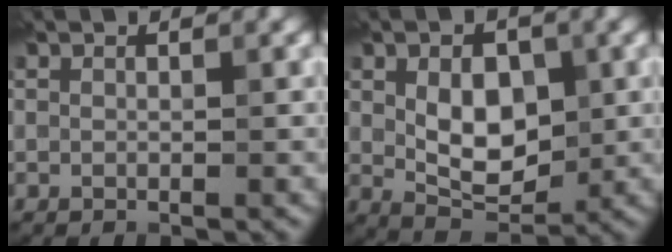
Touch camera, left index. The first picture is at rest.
{"total": 5.6, "force": [0.2, 3.6, 4.3], "torque": [-0.071, -0.009, 0.008]}